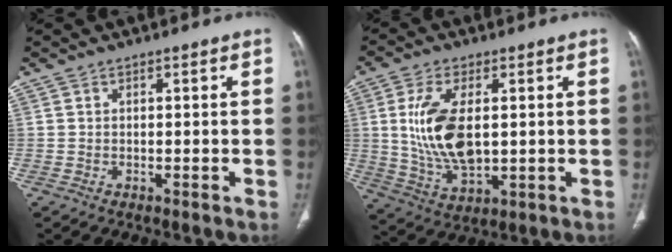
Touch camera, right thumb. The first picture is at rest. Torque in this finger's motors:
{"motor_torque": [-0.13, 0.75, 0.96, 0.62, 0.17]}